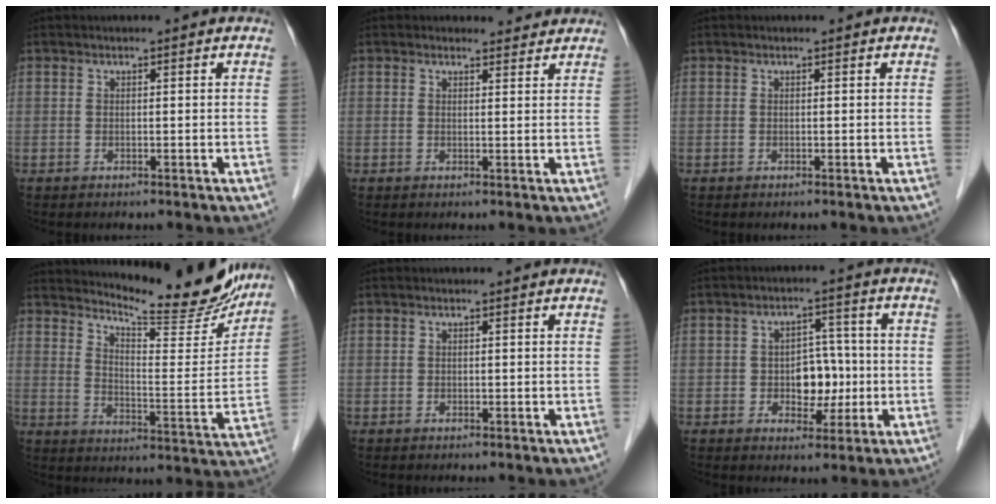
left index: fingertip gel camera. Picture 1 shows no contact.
{"total": 2.3, "force": [2.1, 0.8, -0.2], "torque": [-0.001, 0.000, 0.021]}
{"total": 0.0}
{"total": 16.5, "force": [15.5, 1.5, 5.4], "torque": [-0.084, -0.057, 0.206]}
{"total": 0.0}
{"total": 6.1, "force": [-0.9, 4.0, 4.5], "torque": [-0.067, 0.016, -0.009]}